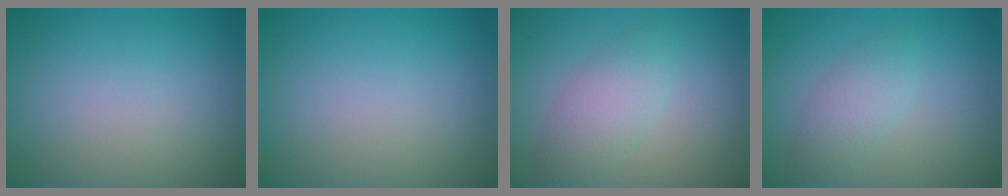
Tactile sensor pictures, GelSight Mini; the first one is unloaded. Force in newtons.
{"total": 0.0}
{"total": 3.2, "press": 3.2, "slide": 0.0}
{"total": 2.5, "press": 2.5, "slide": 0.1}